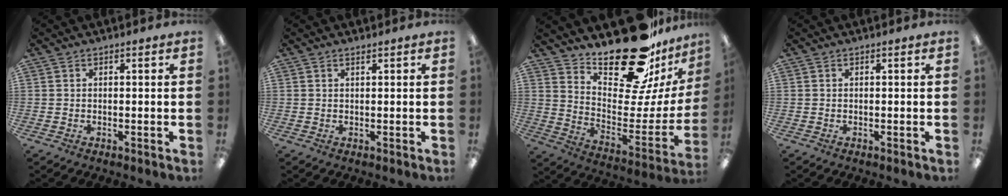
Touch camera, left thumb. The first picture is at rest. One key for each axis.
{"total": 0.6, "fx": 0.5, "fy": 0.0, "fz": 0.3, "tx": -0.006, "ty": 0.000, "tz": 0.010}
{"total": 24.6, "fx": 19.8, "fy": 7.6, "fz": 12.5, "tx": -0.176, "ty": -0.147, "tz": 0.333}
{"total": 0.0}